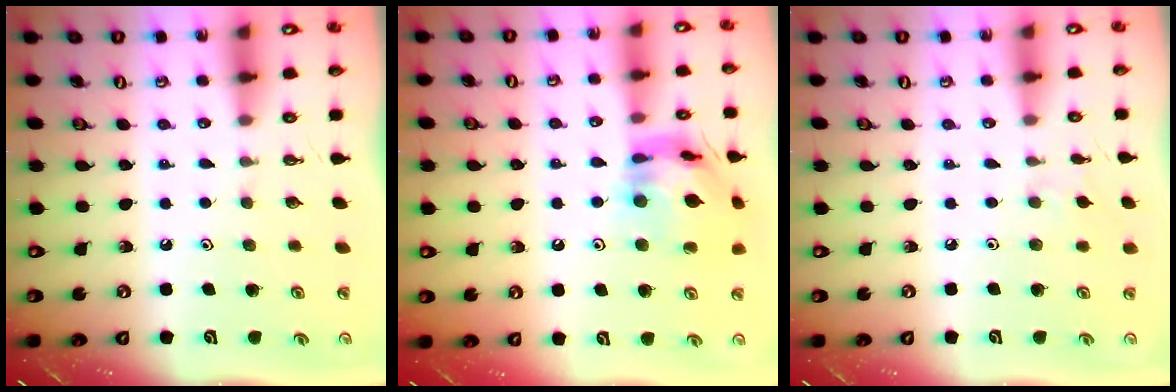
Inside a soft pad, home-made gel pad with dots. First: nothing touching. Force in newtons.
{"total": 16.0, "press": 15.9, "slide": 1.4}
{"total": 2.3, "press": 2.3, "slide": 0.6}